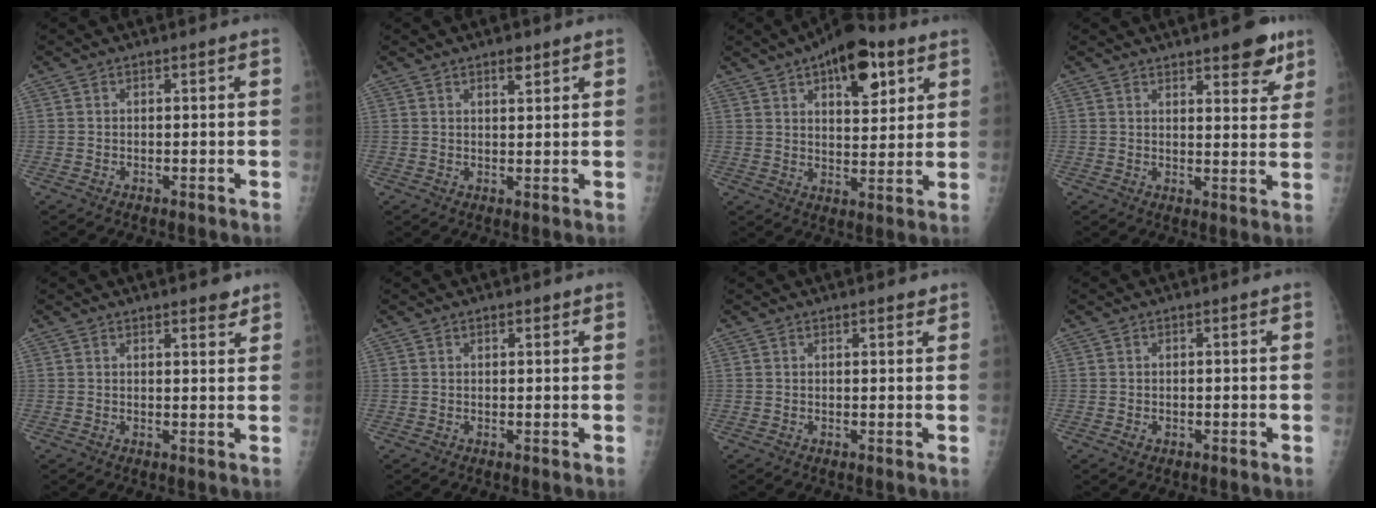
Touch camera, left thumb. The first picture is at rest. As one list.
[{"total": 2.5, "force": [1.7, 0.9, 1.6], "torque": [-0.019, -0.010, 0.026]}, {"total": 14.0, "force": [7.0, 6.4, 10.3], "torque": [-0.116, -0.019, 0.102]}, {"total": 7.8, "force": [5.2, 2.6, 5.3], "torque": [-0.045, -0.028, 0.066]}, {"total": 3.1, "force": [2.4, 1.0, 1.7], "torque": [-0.012, -0.014, 0.029]}, {"total": 1.2, "force": [0.8, 0.6, 0.7], "torque": [-0.005, -0.003, 0.010]}, {"total": 1.9, "force": [1.5, 0.6, 1.0], "torque": [-0.007, -0.005, 0.017]}, {"total": 1.1, "force": [-0.3, 0.8, 0.6], "torque": [-0.007, 0.003, -0.001]}]